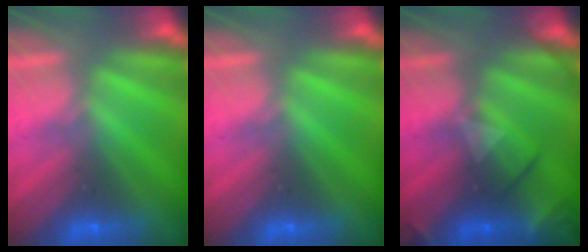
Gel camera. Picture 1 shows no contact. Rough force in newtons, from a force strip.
{"total": 0.0}
{"total": 2.4}